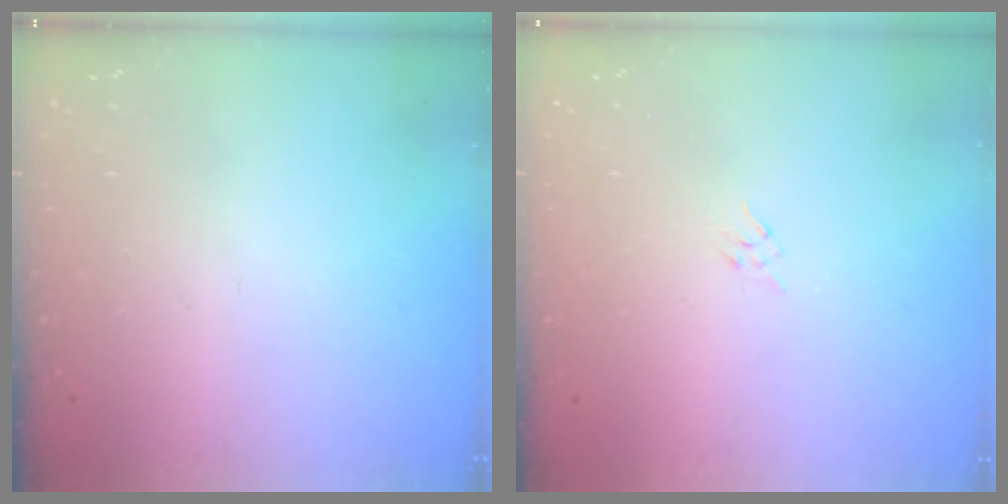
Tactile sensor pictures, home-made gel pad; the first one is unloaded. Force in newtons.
{"total": 1.6, "press": 1.6, "slide": 0.4}